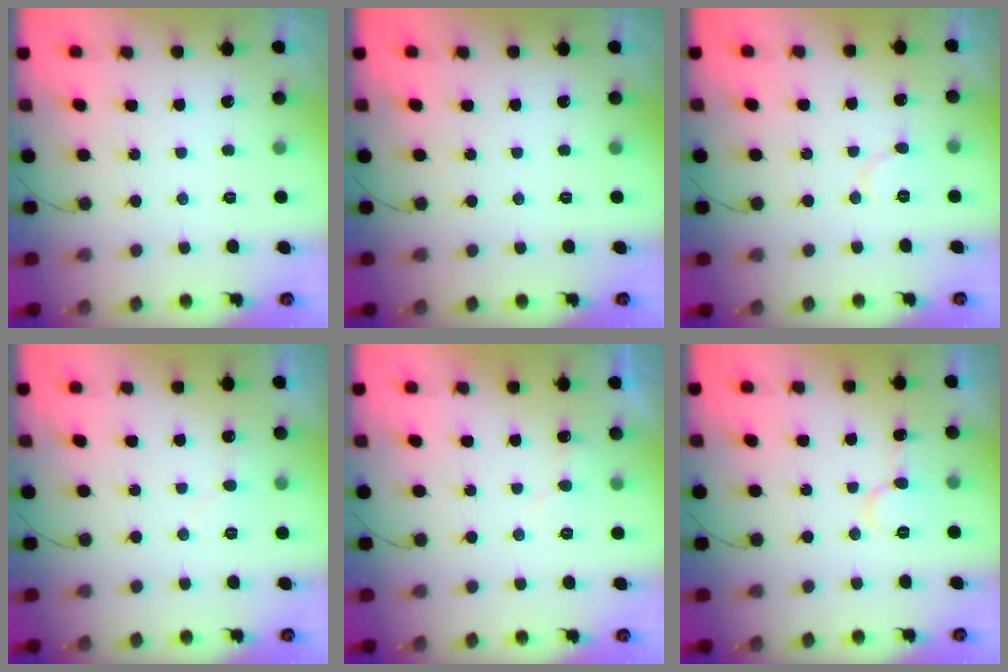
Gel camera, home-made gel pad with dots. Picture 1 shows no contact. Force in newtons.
{"total": 0.0}
{"total": 5.3, "press": 5.3, "slide": 0.6}
{"total": 3.6, "press": 3.6, "slide": 0.2}
{"total": 5.2, "press": 5.2, "slide": 0.4}
{"total": 6.6, "press": 6.6, "slide": 0.6}